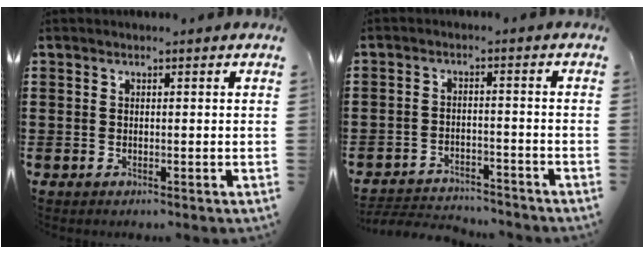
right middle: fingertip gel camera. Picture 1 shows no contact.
{"total": 3.5, "force": [-3.4, 0.5, 0.1], "torque": [-0.008, 0.004, -0.075]}